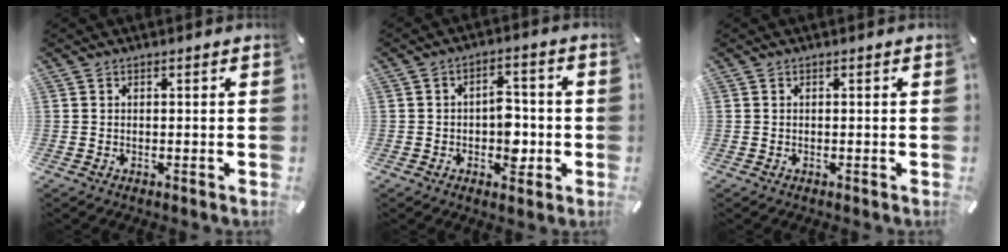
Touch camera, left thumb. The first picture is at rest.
{"total": 6.8, "force": [-1.2, 4.5, 4.9], "torque": [-0.053, 0.002, -0.024]}
{"total": 0.0}